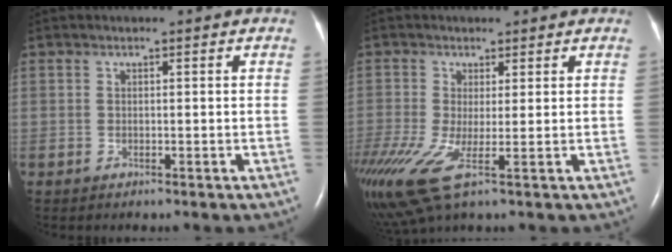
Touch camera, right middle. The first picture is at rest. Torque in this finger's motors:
{"motor_torque": [0.67, -0.44, 0.79, 0.21]}